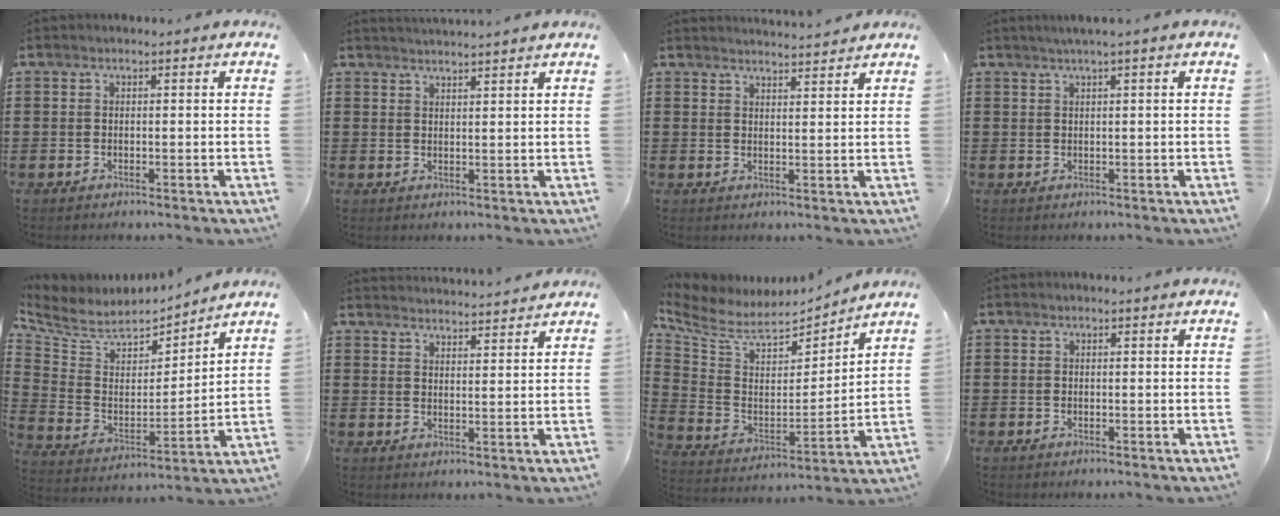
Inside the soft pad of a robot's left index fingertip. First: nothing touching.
{"total": 2.1, "force": [2.1, -0.4, 0.1], "torque": [-0.007, -0.004, 0.040]}
{"total": 2.6, "force": [2.5, -0.2, 0.0], "torque": [-0.007, -0.009, 0.048]}
{"total": 1.3, "force": [0.6, -0.3, 1.1], "torque": [-0.017, -0.001, 0.011]}
{"total": 6.6, "force": [5.9, 2.8, 1.2], "torque": [-0.065, -0.045, 0.101]}
{"total": 3.3, "force": [3.2, -0.5, -0.3], "torque": [-0.005, -0.020, 0.058]}
{"total": 8.1, "force": [6.6, 3.2, 3.3], "torque": [-0.101, -0.047, 0.115]}
{"total": 0.0}